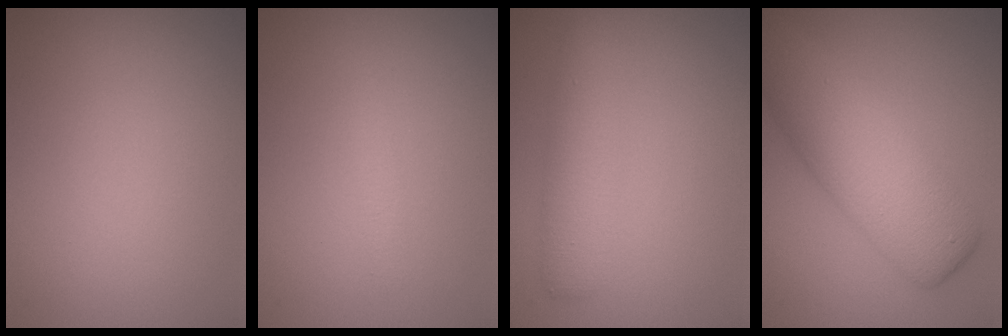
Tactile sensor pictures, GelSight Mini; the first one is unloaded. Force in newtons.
{"total": 0.9, "press": 0.9, "slide": 0.0}
{"total": 2.9, "press": 2.9, "slide": 0.1}
{"total": 7.6, "press": 7.6, "slide": 0.1}